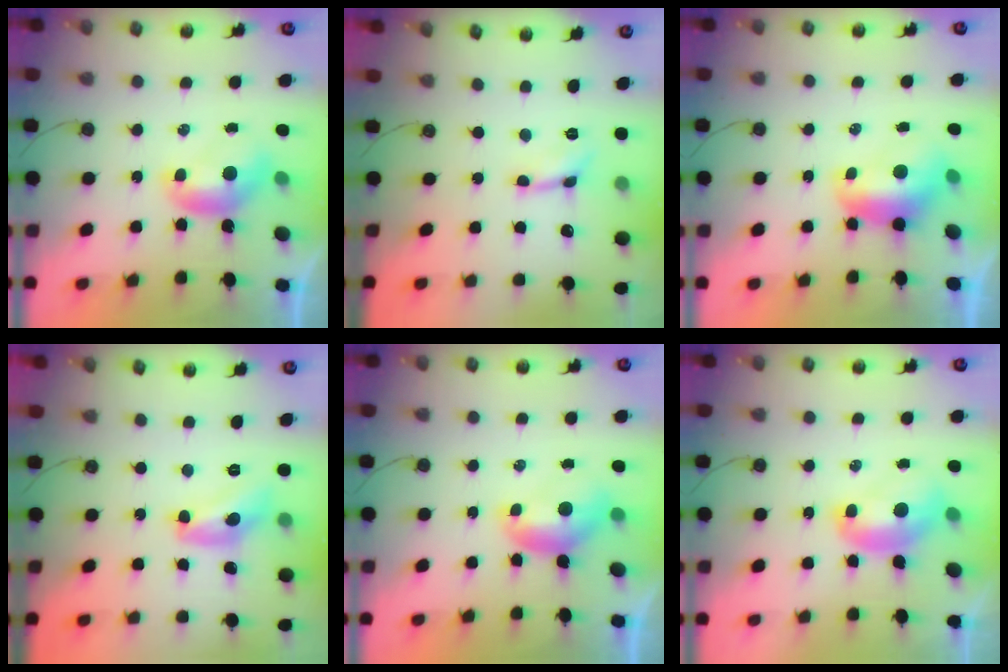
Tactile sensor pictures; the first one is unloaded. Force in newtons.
{"total": 1.1, "press": 1.1, "slide": 0.3}
{"total": 1.7, "press": 1.5, "slide": 0.8}
{"total": 9.1, "press": 9.1, "slide": 0.7}
{"total": 0.0}
{"total": 2.5, "press": 2.5, "slide": 0.3}